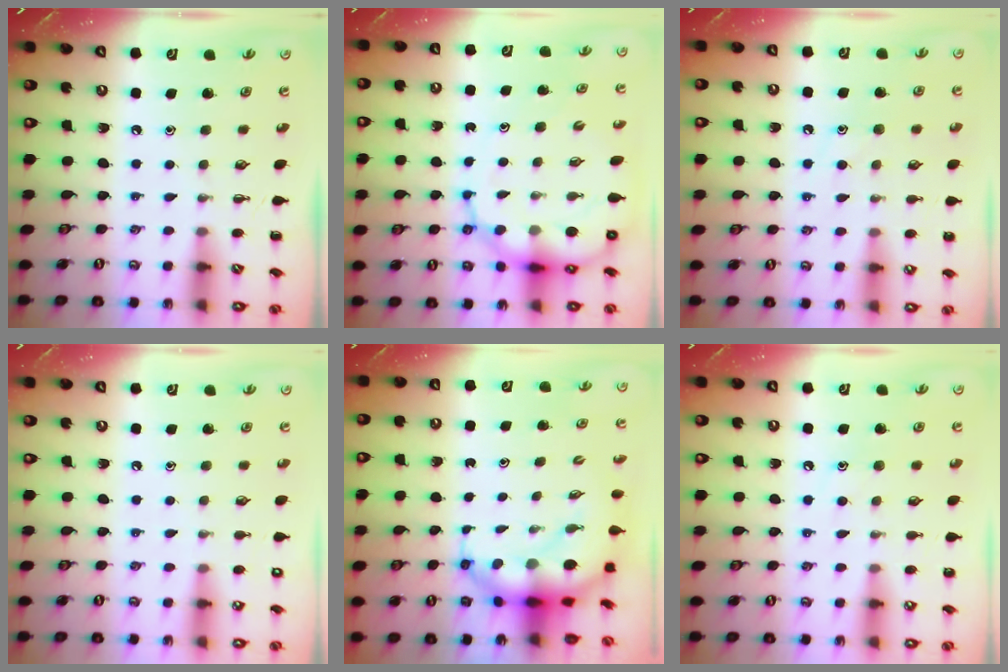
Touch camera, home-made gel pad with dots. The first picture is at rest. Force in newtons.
{"total": 13.3, "press": 12.8, "slide": 3.5}
{"total": 8.4, "press": 8.4, "slide": 1.2}
{"total": 6.6, "press": 6.3, "slide": 2.0}
{"total": 8.2, "press": 7.9, "slide": 2.3}
{"total": 7.0, "press": 6.8, "slide": 1.3}